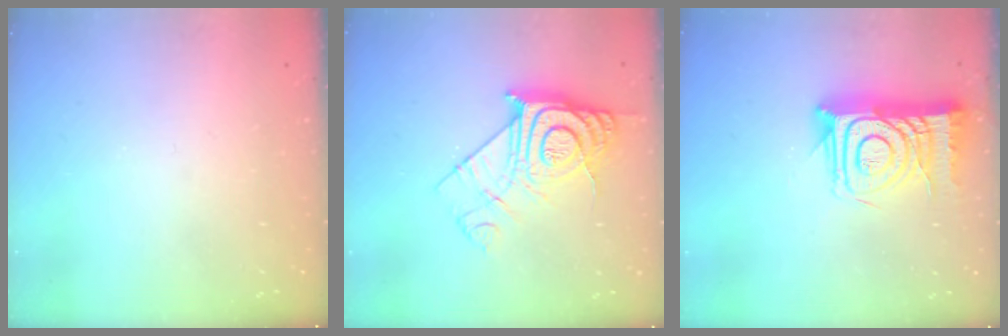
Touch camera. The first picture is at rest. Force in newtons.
{"total": 15.3, "press": 15.2, "slide": 1.1}
{"total": 15.4, "press": 15.3, "slide": 1.4}